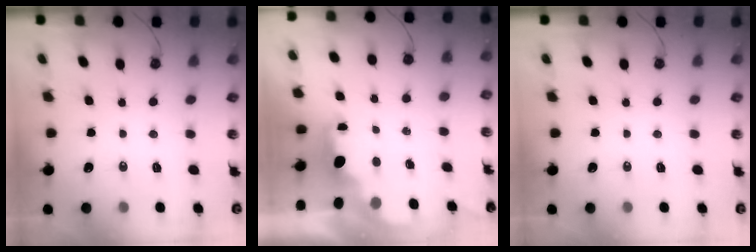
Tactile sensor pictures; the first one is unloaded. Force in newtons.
{"total": 2.2, "press": 2.1, "slide": 0.8}
{"total": 0.0}